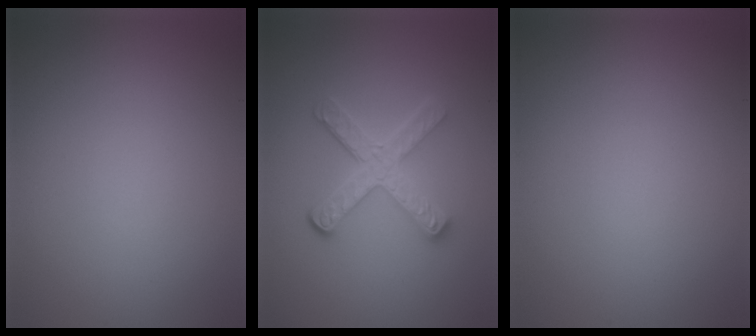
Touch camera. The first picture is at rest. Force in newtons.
{"total": 4.1, "press": 3.3, "slide": 2.4}
{"total": 0.0}